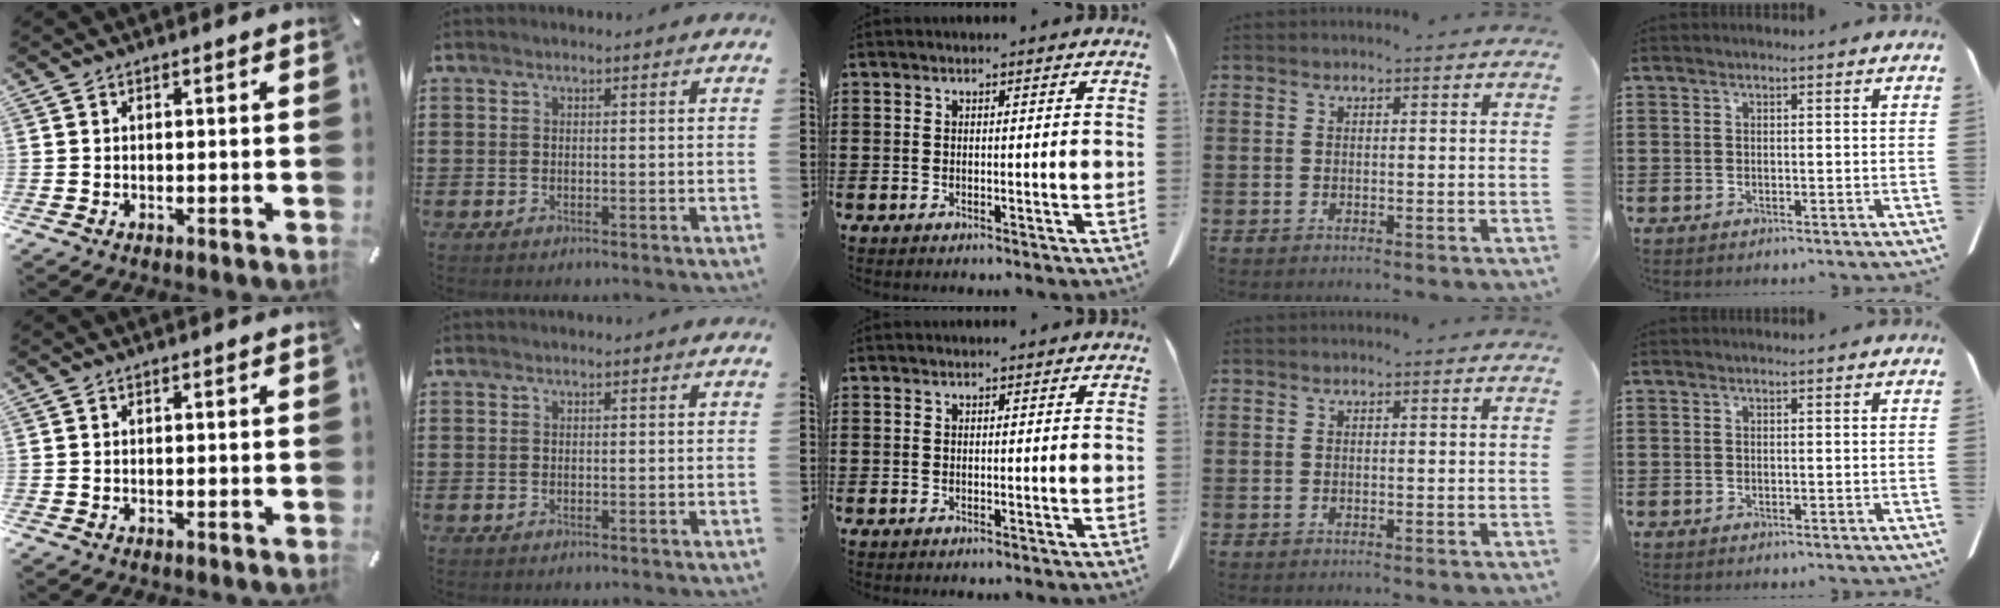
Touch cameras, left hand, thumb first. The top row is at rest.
{}